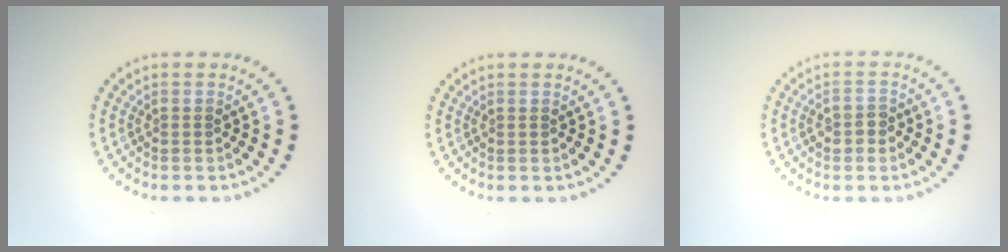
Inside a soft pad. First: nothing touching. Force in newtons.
{"total": 0.0}
{"total": 1.6, "press": 1.6, "slide": 0.2}